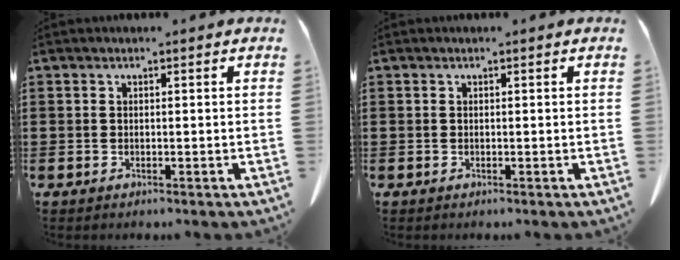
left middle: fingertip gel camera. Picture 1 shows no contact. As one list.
[{"total": 0.0}]